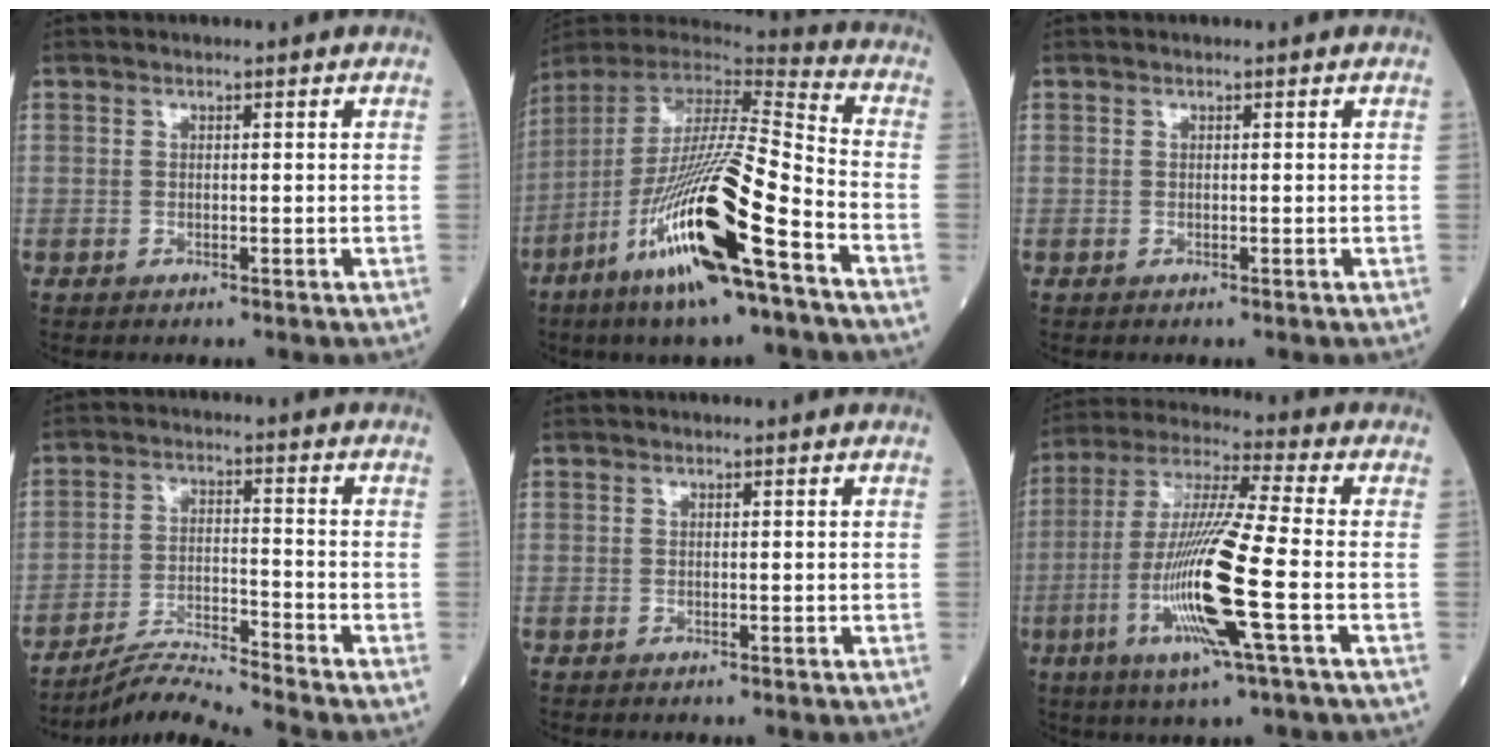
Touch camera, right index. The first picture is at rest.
{"total": 22.5, "force": [-10.7, 1.5, 19.7], "torque": [-0.385, -0.055, -0.204]}
{"total": 0.0}
{"total": 6.6, "force": [-6.2, -2.2, 0.7], "torque": [-0.023, -0.011, -0.115]}
{"total": 0.0}
{"total": 16.2, "force": [-4.5, -0.2, 15.5], "torque": [-0.320, -0.016, -0.092]}